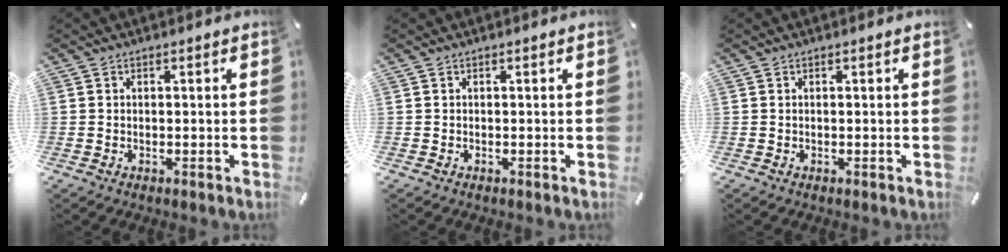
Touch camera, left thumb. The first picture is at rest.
{"total": 0.0}
{"total": 0.0}